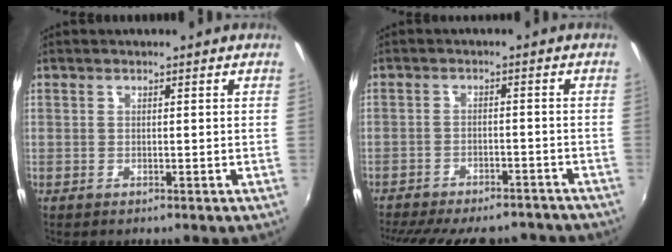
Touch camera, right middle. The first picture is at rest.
{"total": 18.3, "force": [-15.6, 6.1, 7.3], "torque": [-0.164, -0.010, -0.204]}